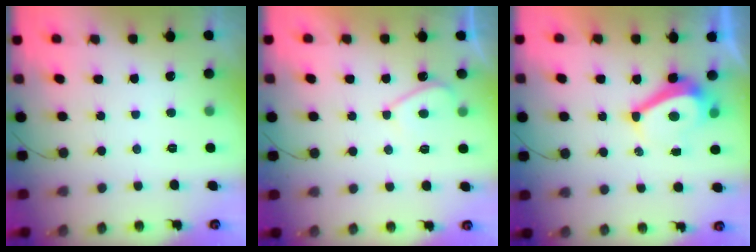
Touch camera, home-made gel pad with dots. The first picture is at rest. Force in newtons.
{"total": 3.6, "press": 3.6, "slide": 0.7}
{"total": 7.2, "press": 7.1, "slide": 0.7}